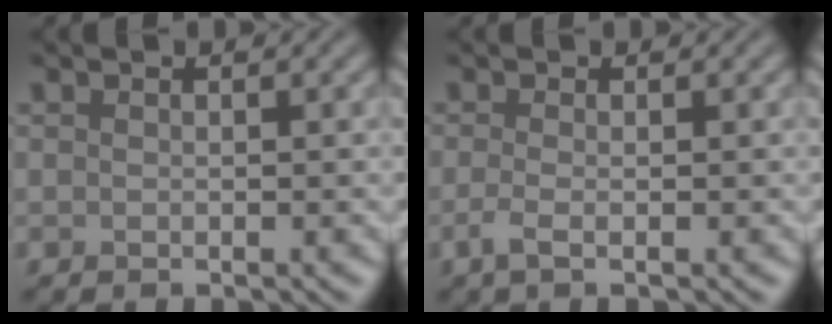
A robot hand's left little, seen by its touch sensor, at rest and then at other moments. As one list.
[{"total": 1.5, "force": [-0.5, 0.4, 1.3], "torque": [-0.028, -0.006, -0.013]}]